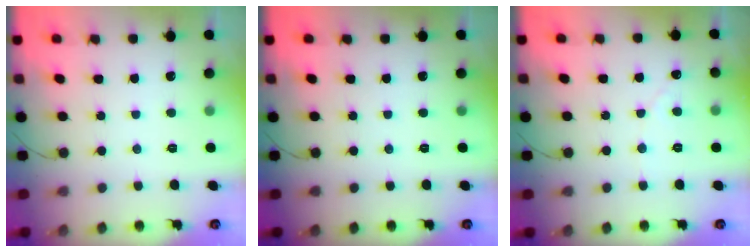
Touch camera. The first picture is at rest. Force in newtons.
{"total": 0.0}
{"total": 3.0, "press": 2.9, "slide": 0.3}